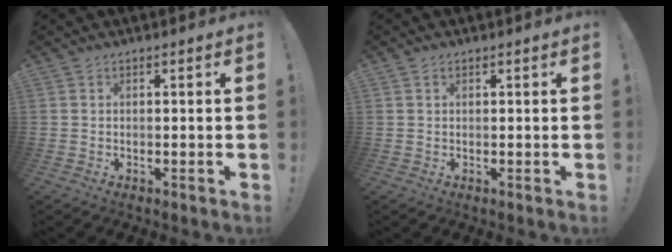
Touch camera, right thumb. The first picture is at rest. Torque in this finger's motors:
{"motor_torque": [-0.33, 0.22, 0.02, -0.11, 0.11]}